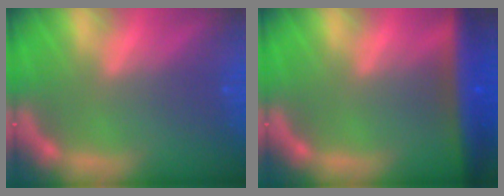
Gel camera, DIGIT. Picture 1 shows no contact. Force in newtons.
{"total": 7.0}